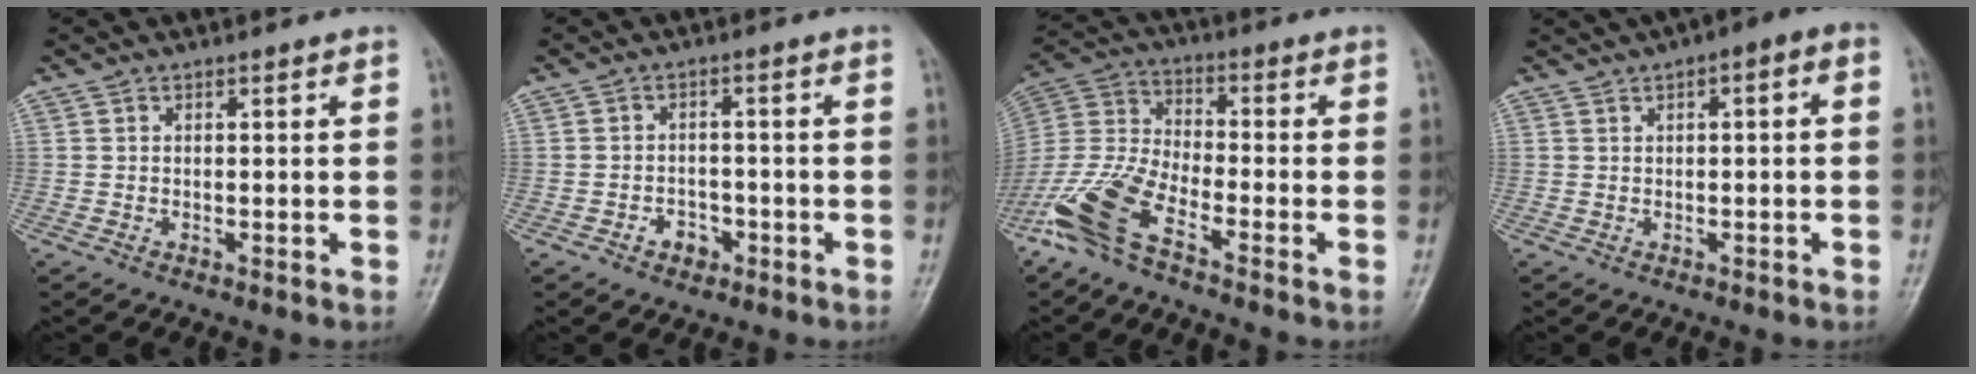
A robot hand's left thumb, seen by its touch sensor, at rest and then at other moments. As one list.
[{"total": 3.5, "force": [-1.8, 2.6, 1.5], "torque": [-0.005, 0.018, -0.026]}, {"total": 12.6, "force": [-8.0, 4.0, 8.8], "torque": [-0.203, 0.038, -0.166]}, {"total": 5.9, "force": [1.8, 2.4, 5.1], "torque": [-0.069, 0.030, 0.016]}]